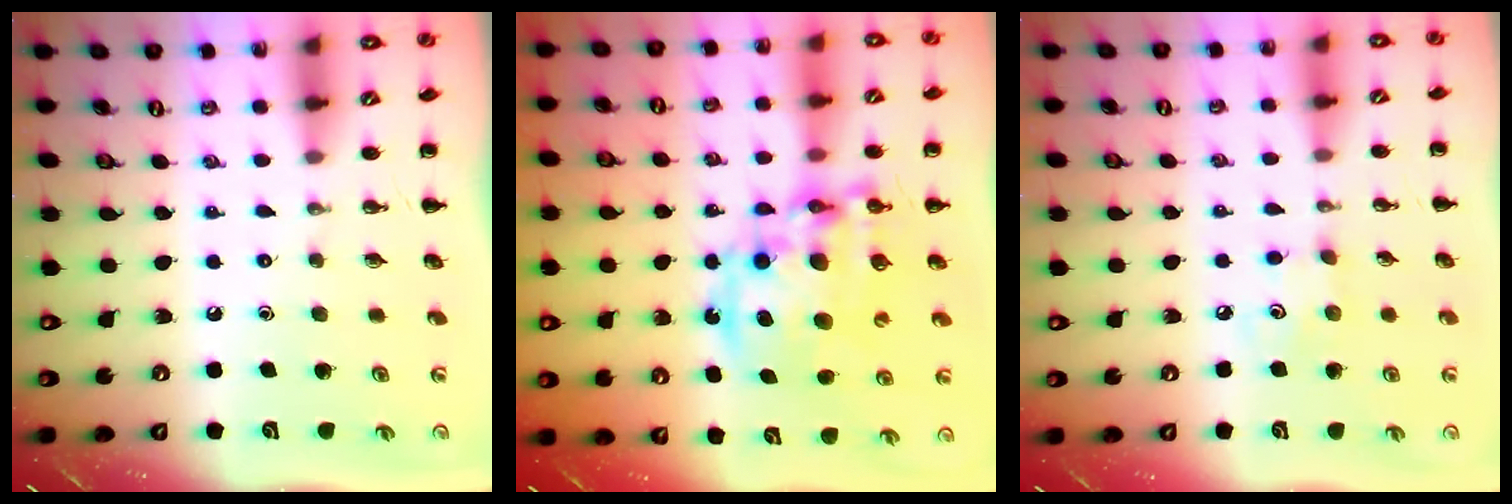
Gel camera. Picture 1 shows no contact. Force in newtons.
{"total": 16.5, "press": 16.1, "slide": 3.6}
{"total": 4.9, "press": 4.7, "slide": 1.2}